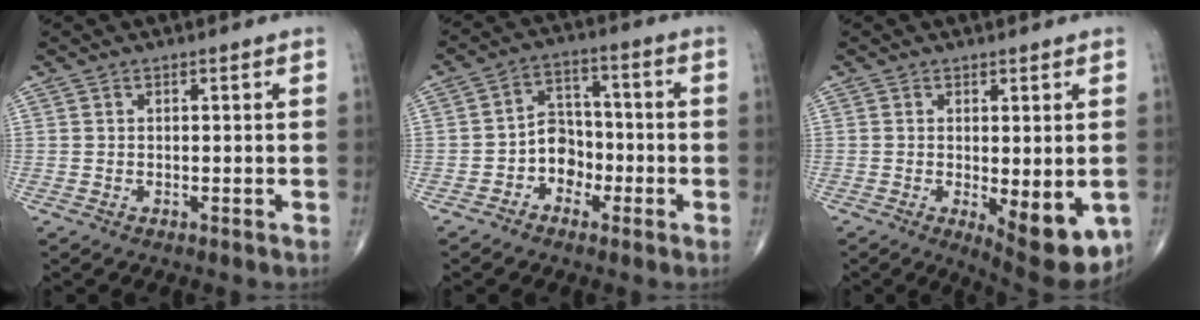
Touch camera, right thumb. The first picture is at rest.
{"total": 6.5, "force": [-2.6, 5.2, 2.8], "torque": [-0.009, 0.034, -0.056]}
{"total": 10.6, "force": [-2.8, 3.9, 9.5], "torque": [-0.111, -0.023, -0.027]}